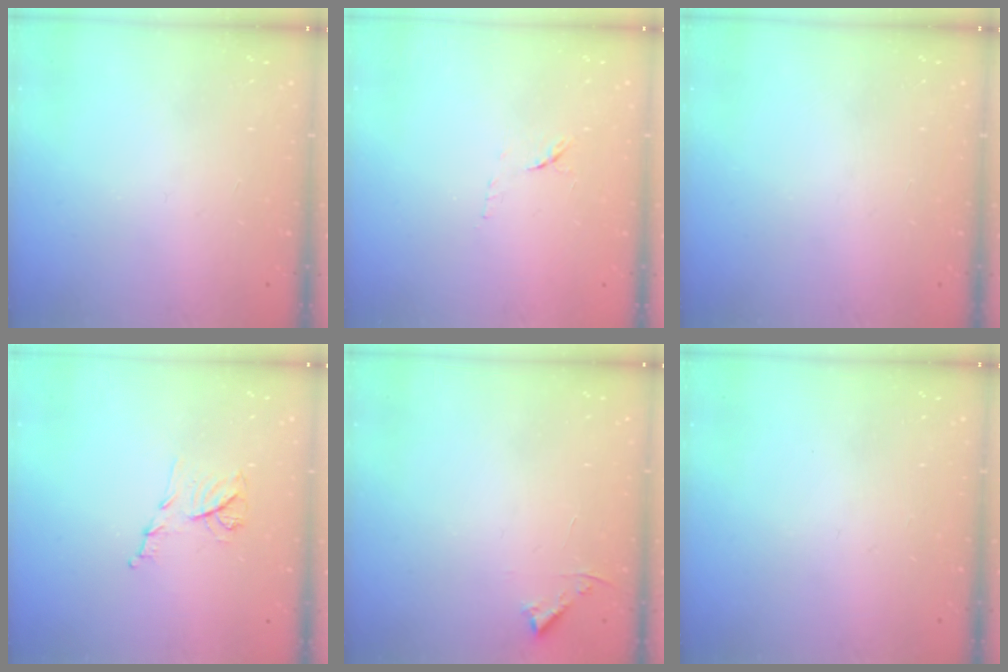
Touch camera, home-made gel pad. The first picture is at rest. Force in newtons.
{"total": 8.0, "press": 7.9, "slide": 0.9}
{"total": 0.0}
{"total": 8.8, "press": 8.7, "slide": 1.0}
{"total": 3.1, "press": 3.0, "slide": 0.3}
{"total": 0.0}